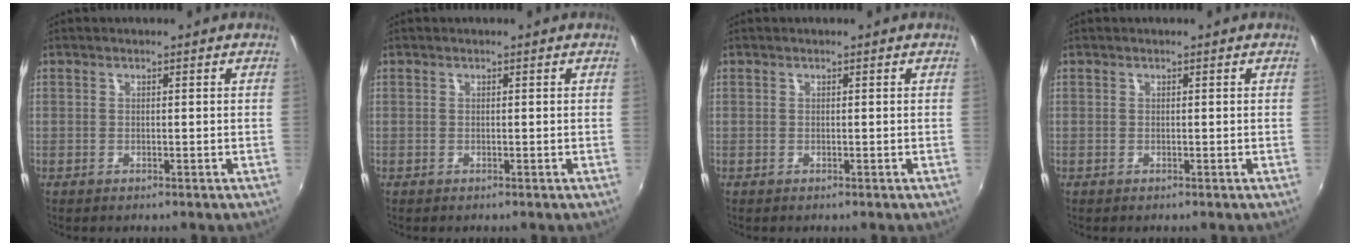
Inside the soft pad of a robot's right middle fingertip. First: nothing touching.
{"total": 0.0}
{"total": 0.0}
{"total": 0.0}